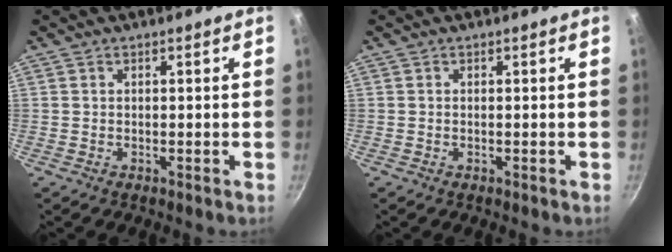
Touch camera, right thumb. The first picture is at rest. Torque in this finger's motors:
{"motor_torque": [0.22, -0.02, -0.02, -0.42, -0.02]}